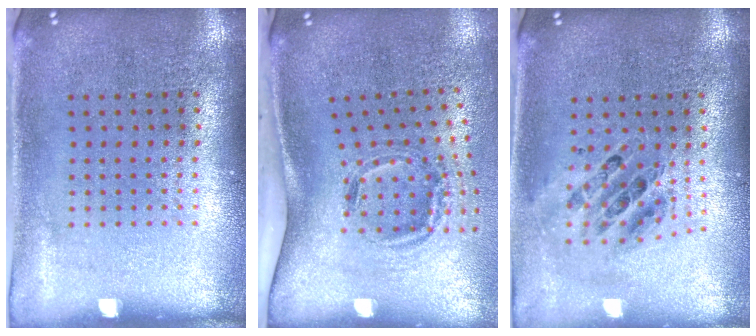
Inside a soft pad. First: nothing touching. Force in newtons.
{"total": 1.9, "press": 1.2, "slide": 1.5}
{"total": 0.6, "press": 0.6, "slide": 0.0}